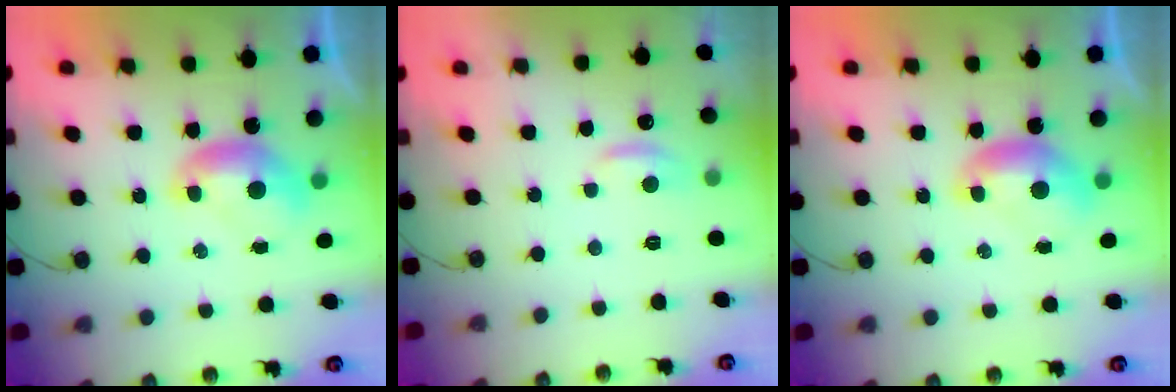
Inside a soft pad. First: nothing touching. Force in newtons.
{"total": 0.6, "press": 0.2, "slide": 0.6}
{"total": 0.0}